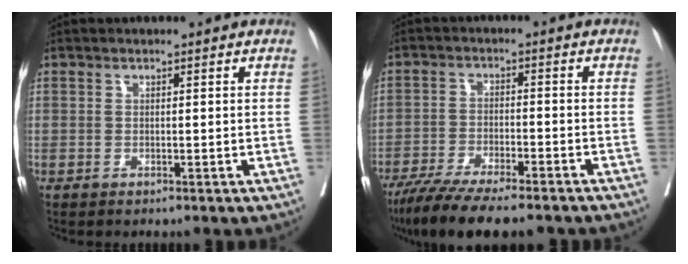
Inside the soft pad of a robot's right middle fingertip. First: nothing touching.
{"total": 14.7, "force": [-12.3, 2.3, 7.6], "torque": [-0.130, -0.022, -0.193]}